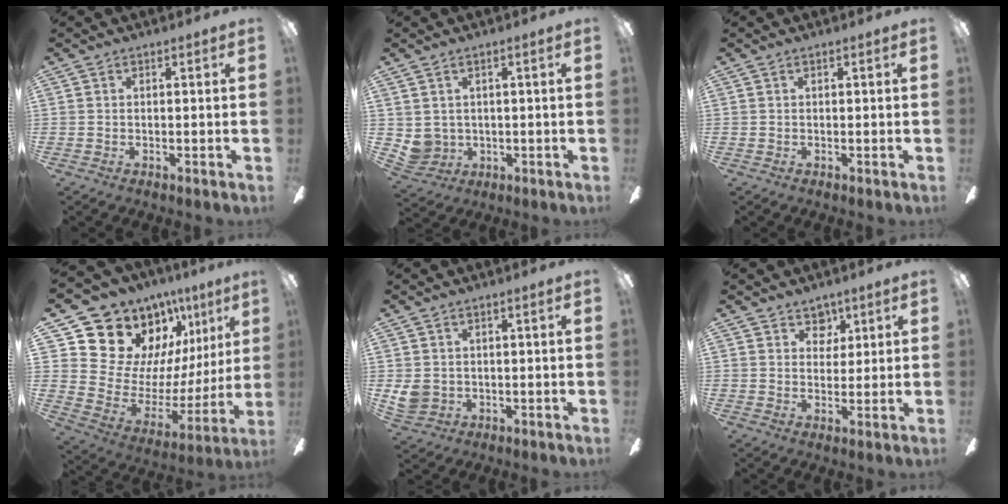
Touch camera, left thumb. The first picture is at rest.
{"total": 4.2, "force": [1.2, 3.8, 1.2], "torque": [-0.039, -0.001, 0.026]}
{"total": 0.0}
{"total": 20.1, "force": [14.9, 12.0, 6.1], "torque": [-0.098, -0.121, 0.303]}
{"total": 4.3, "force": [0.9, 3.7, 2.0], "torque": [-0.039, -0.001, 0.019]}
{"total": 4.6, "force": [3.1, 3.3, 1.1], "torque": [-0.001, -0.013, 0.051]}